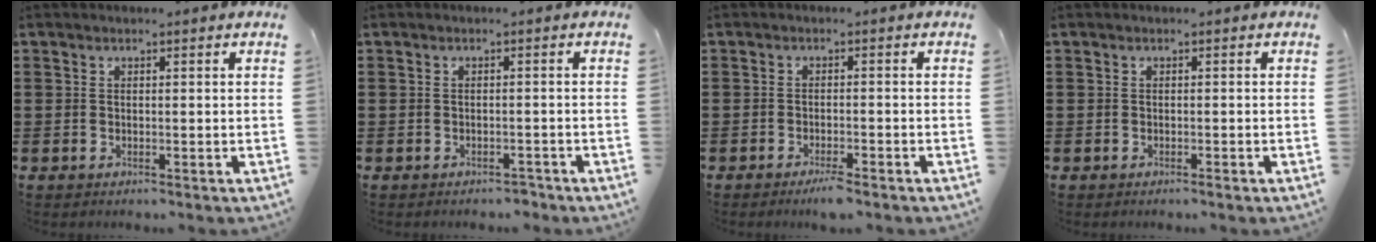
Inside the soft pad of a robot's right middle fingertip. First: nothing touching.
{"total": 1.2, "force": [-1.2, 0.4, 0.0], "torque": [-0.006, 0.001, -0.026]}
{"total": 2.1, "force": [-1.7, 0.2, 1.2], "torque": [-0.021, 0.002, -0.032]}
{"total": 0.5, "force": [-0.4, 0.1, 0.3], "torque": [-0.009, -0.003, -0.008]}